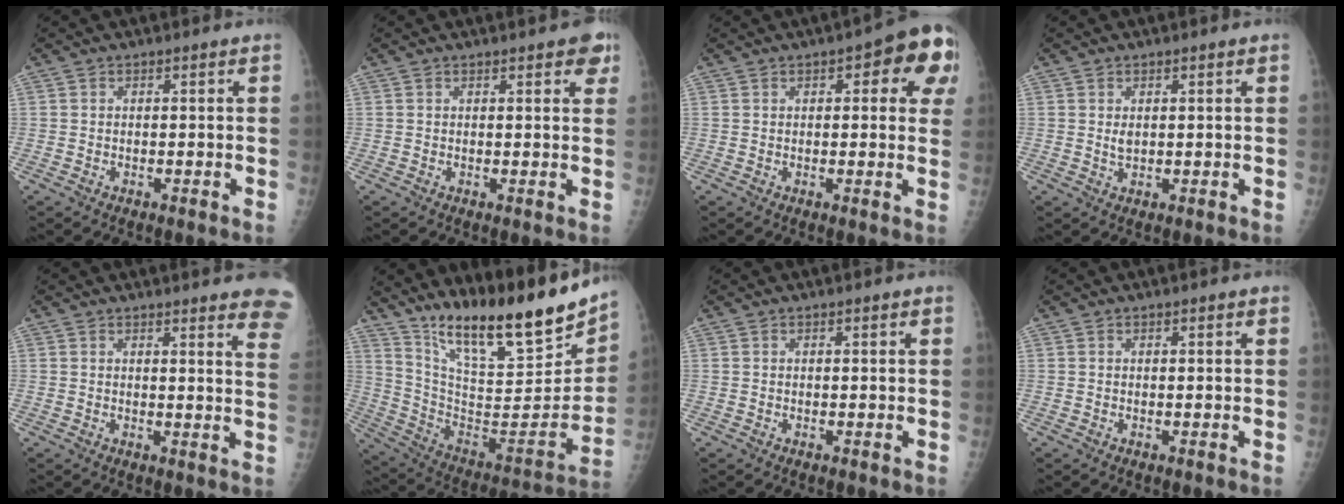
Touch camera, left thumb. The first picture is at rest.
{"total": 4.1, "force": [2.3, 1.6, 2.9], "torque": [-0.016, -0.005, 0.023]}
{"total": 11.3, "force": [4.2, 4.3, 9.5], "torque": [-0.070, 0.002, 0.037]}
{"total": 1.6, "force": [0.5, 0.9, 1.2], "torque": [-0.018, -0.004, 0.012]}
{"total": 12.6, "force": [10.8, 1.5, 6.3], "torque": [-0.044, -0.067, 0.100]}
{"total": 26.6, "force": [19.7, 6.4, 16.7], "torque": [-0.236, -0.087, 0.326]}
{"total": 0.7, "force": [0.4, 0.2, 0.5], "torque": [-0.007, 0.000, 0.007]}
{"total": 1.0, "force": [0.6, 0.3, 0.8], "torque": [-0.011, 0.000, 0.008]}